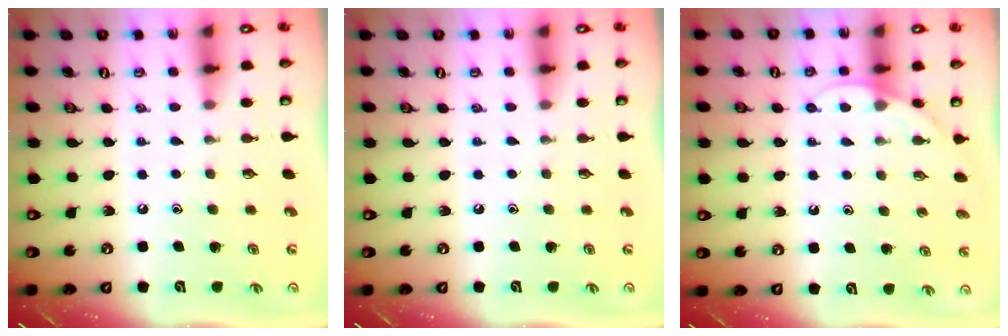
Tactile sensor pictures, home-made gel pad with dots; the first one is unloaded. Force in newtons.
{"total": 0.0}
{"total": 4.7, "press": 4.7, "slide": 0.4}